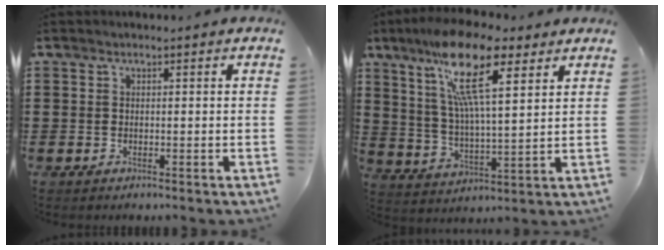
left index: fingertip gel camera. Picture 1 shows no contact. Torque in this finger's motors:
{"motor_torque": [2.14, 0.00, 1.05, 0.21]}